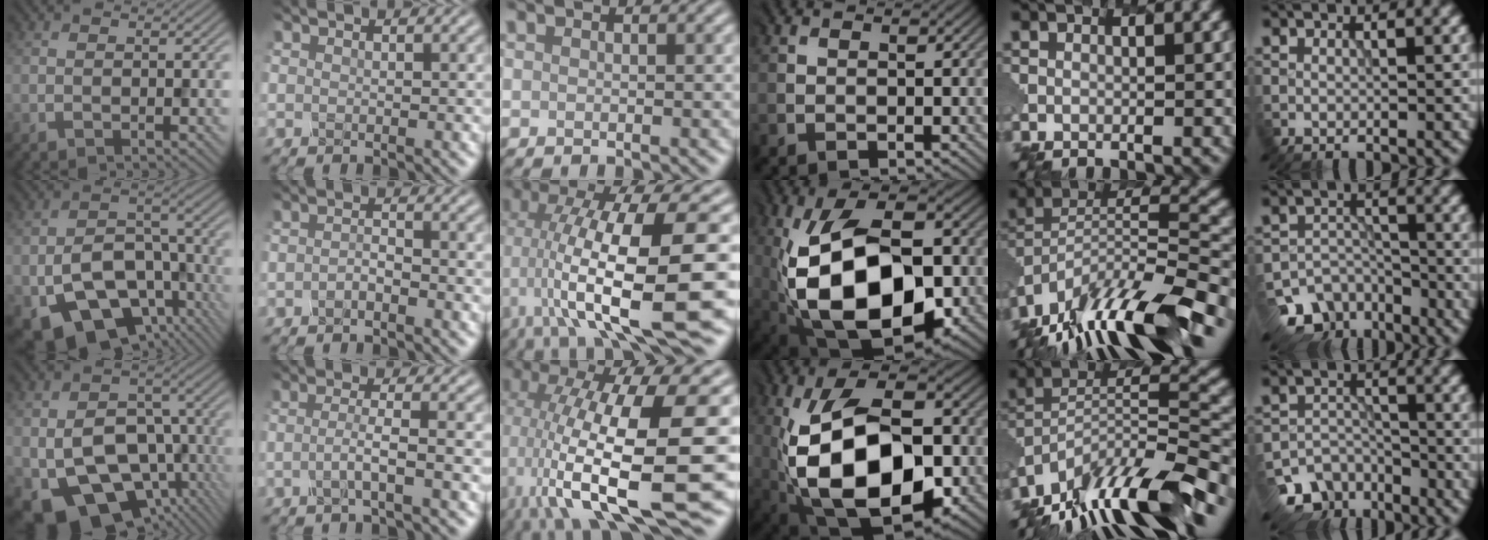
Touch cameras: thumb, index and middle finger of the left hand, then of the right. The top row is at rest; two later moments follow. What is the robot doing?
{"motion": "dispense", "object": "toothpaste"}